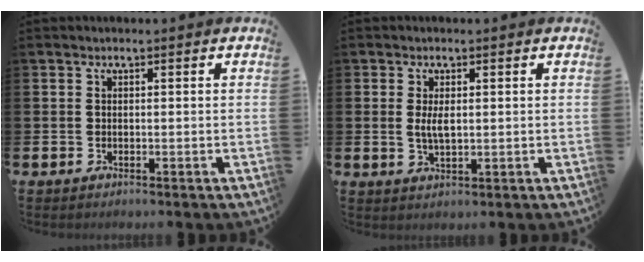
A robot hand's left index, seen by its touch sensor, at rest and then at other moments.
{"total": 2.6, "force": [0.5, 1.0, 2.4], "torque": [-0.048, 0.004, 0.006]}